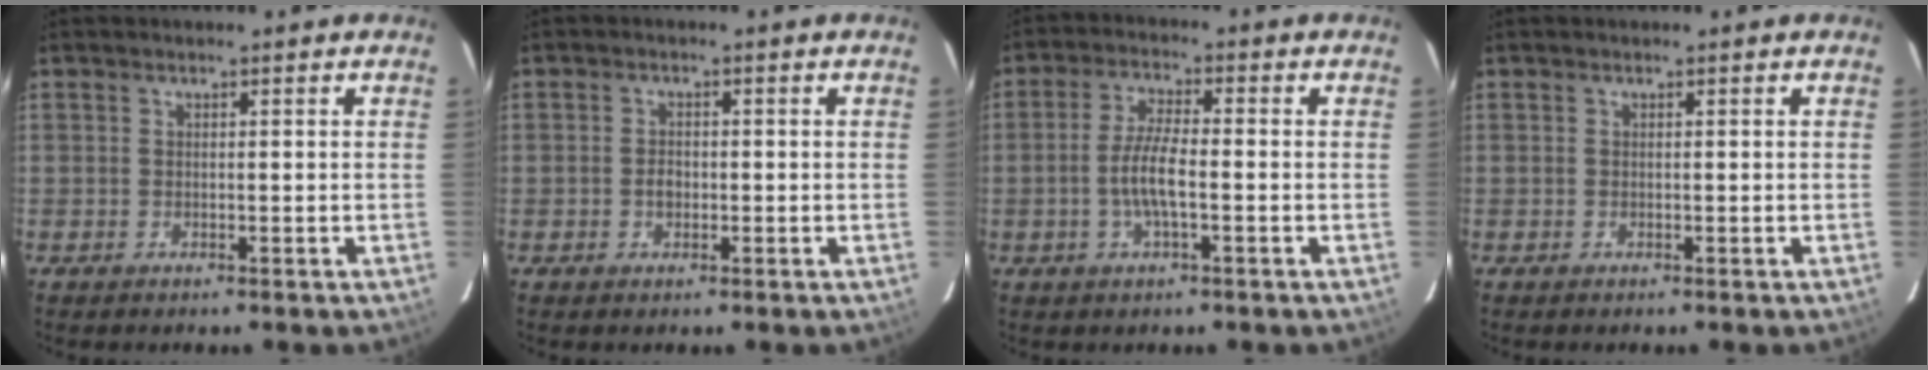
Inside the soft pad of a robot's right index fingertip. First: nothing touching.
{"total": 1.9, "force": [-0.5, 1.5, 1.1], "torque": [-0.021, 0.004, -0.010]}
{"total": 6.1, "force": [-1.5, 1.3, 5.8], "torque": [-0.117, 0.001, -0.031]}
{"total": 0.0}